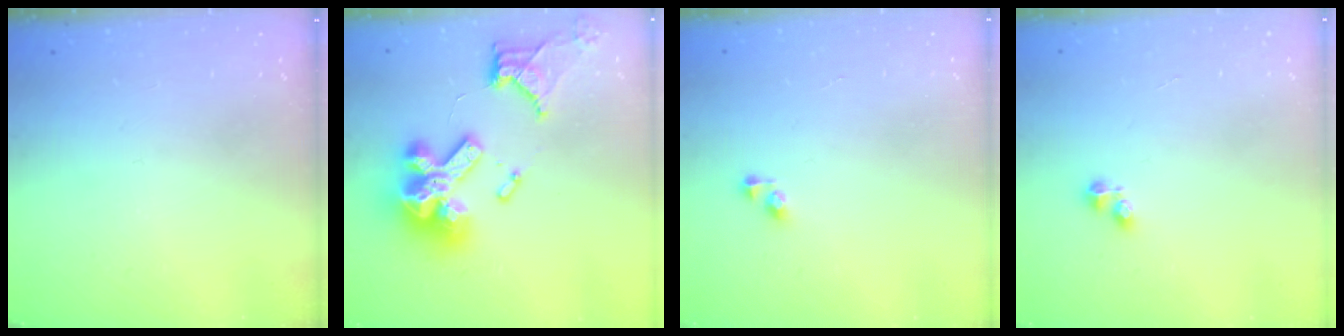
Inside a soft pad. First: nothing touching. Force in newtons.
{"total": 19.6, "press": 18.8, "slide": 5.5}
{"total": 3.4, "press": 3.4, "slide": 0.0}
{"total": 2.5, "press": 2.5, "slide": 0.4}